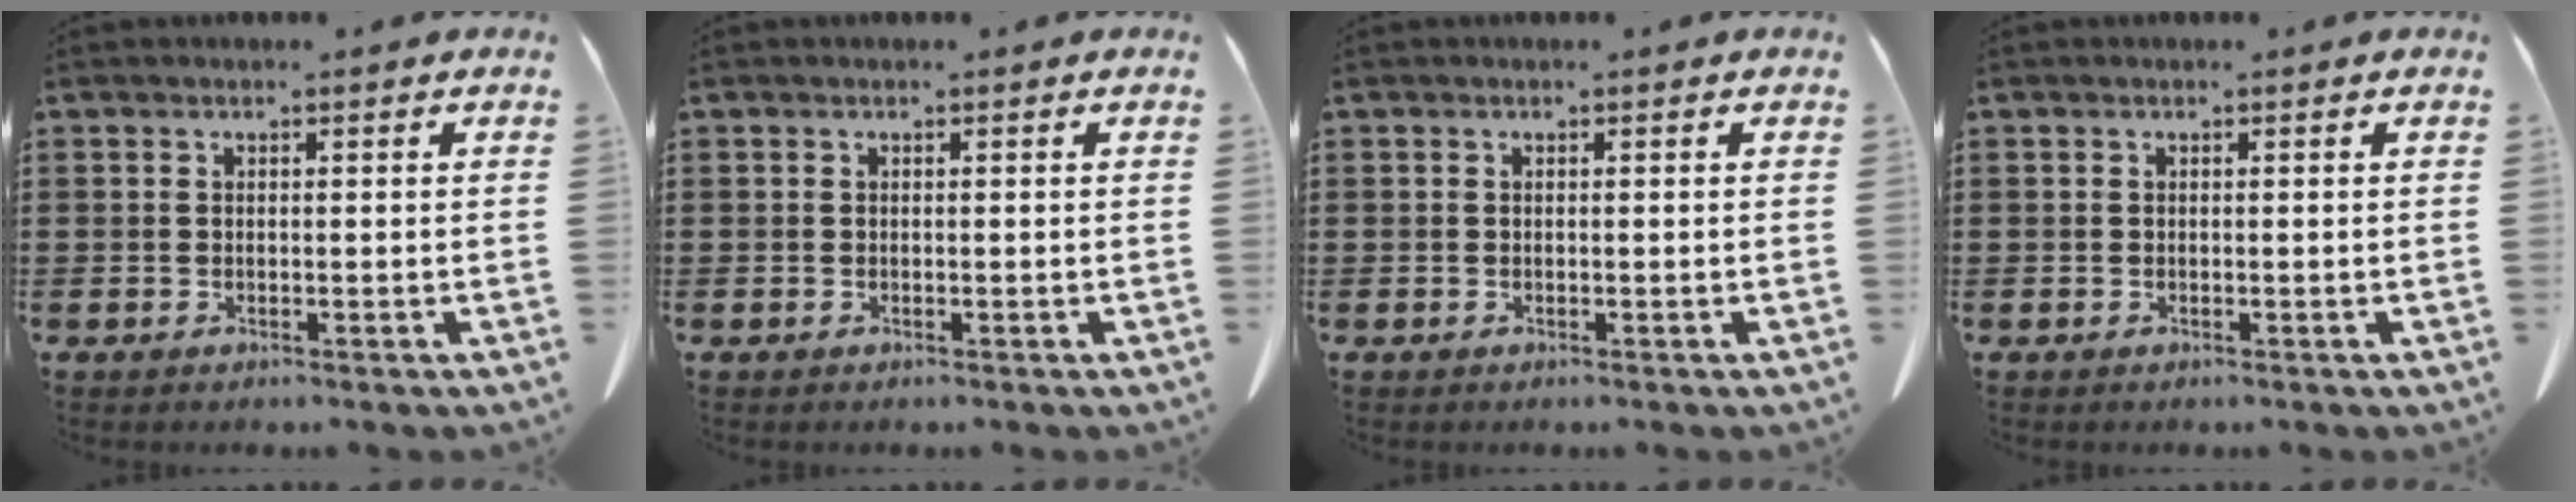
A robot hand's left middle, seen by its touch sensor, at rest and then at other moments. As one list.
[{"total": 0.0}, {"total": 0.0}, {"total": 0.0}]